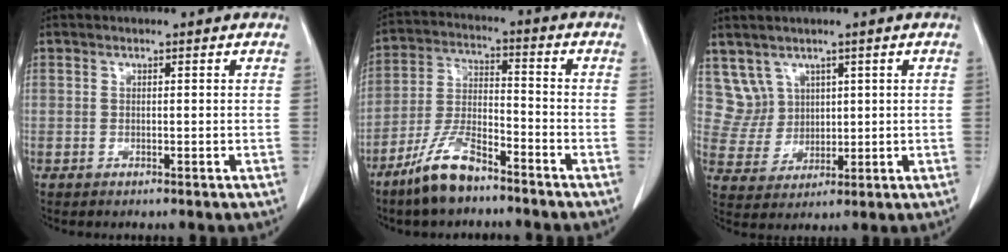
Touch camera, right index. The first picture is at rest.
{"total": 9.7, "force": [-7.2, 2.6, 5.9], "torque": [-0.130, -0.010, -0.142]}
{"total": 5.4, "force": [3.0, 4.5, -0.3], "torque": [0.003, 0.011, 0.073]}